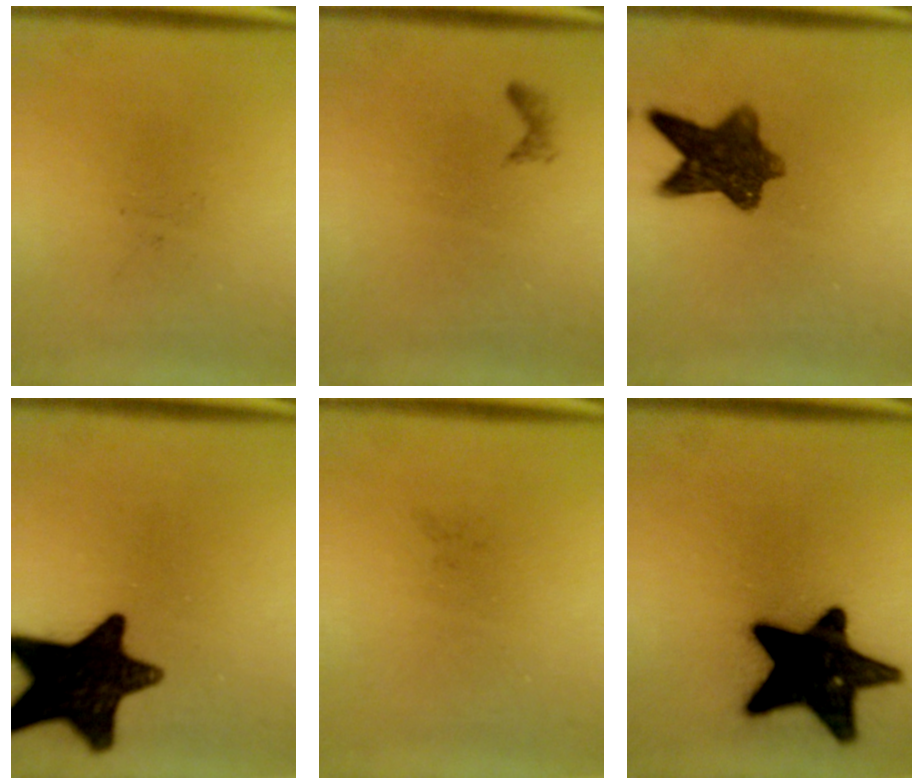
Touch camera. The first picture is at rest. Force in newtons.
{"total": 0.6}
{"total": 8.7}
{"total": 16.2}
{"total": 0.0}
{"total": 18.7}